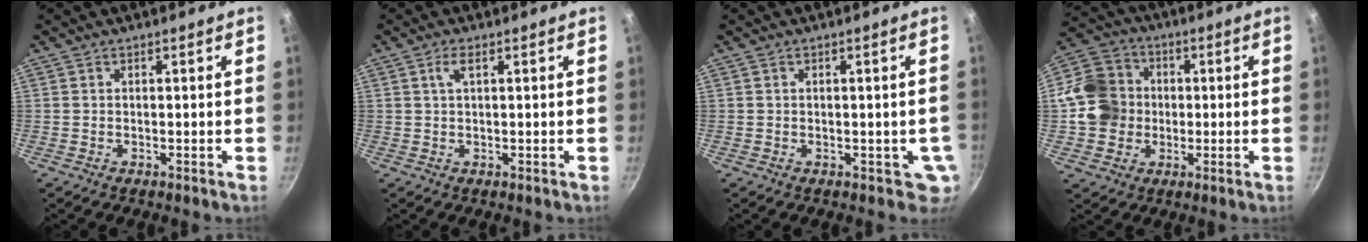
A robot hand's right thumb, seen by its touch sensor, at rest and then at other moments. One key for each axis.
{"total": 2.2, "fx": 0.9, "fy": 0.7, "fz": 1.9, "tx": -0.037, "ty": 0.002, "tz": 0.020}
{"total": 2.9, "fx": -0.1, "fy": 2.3, "fz": 1.8, "tx": -0.014, "ty": -0.003, "tz": 0.000}
{"total": 11.8, "fx": 0.0, "fy": 10.6, "fz": 5.3, "tx": -0.073, "ty": 0.022, "tz": -0.010}